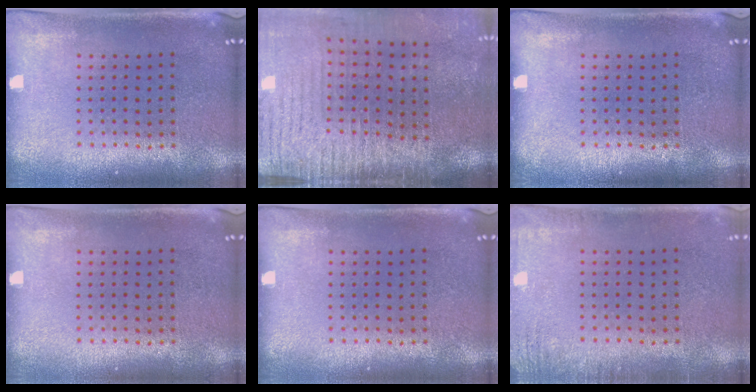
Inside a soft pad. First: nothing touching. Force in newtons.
{"total": 4.2, "press": 3.6, "slide": 2.2}
{"total": 0.0}
{"total": 0.0}
{"total": 0.0}
{"total": 1.7, "press": 1.7, "slide": 0.2}